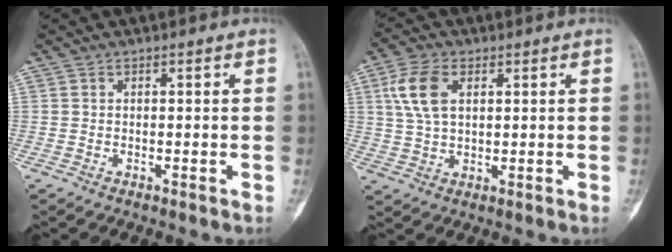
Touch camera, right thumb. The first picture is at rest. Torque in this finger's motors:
{"motor_torque": [1.28, 1.21, 0.14, 0.02, 0.08]}